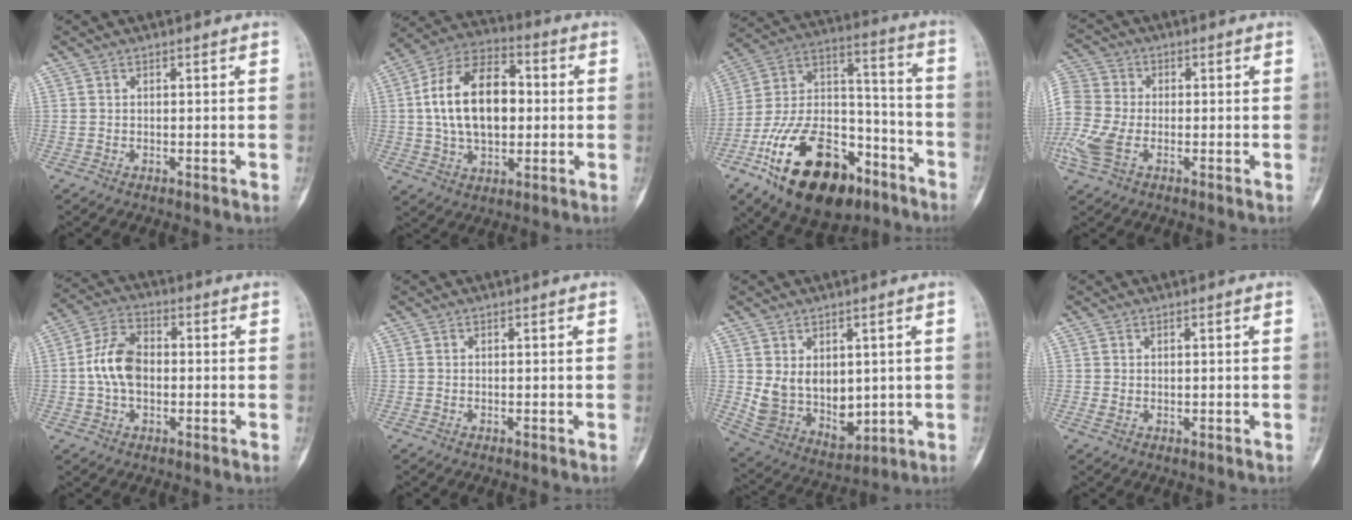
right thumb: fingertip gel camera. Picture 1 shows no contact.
{"total": 18.1, "force": [1.3, 11.0, 14.3], "torque": [-0.231, 0.023, 0.020]}
{"total": 26.7, "force": [-14.7, 14.3, 17.0], "torque": [-0.313, 0.076, -0.248]}
{"total": 11.1, "force": [-2.8, 7.6, 7.6], "torque": [-0.200, 0.006, -0.060]}
{"total": 9.1, "force": [-0.4, 5.9, 6.9], "torque": [-0.126, 0.022, -0.015]}
{"total": 0.0}
{"total": 11.5, "force": [1.4, 8.4, 7.7], "torque": [-0.101, -0.021, 0.059]}
{"total": 0.9, "force": [0.2, 0.7, 0.5], "torque": [-0.010, 0.003, 0.008]}